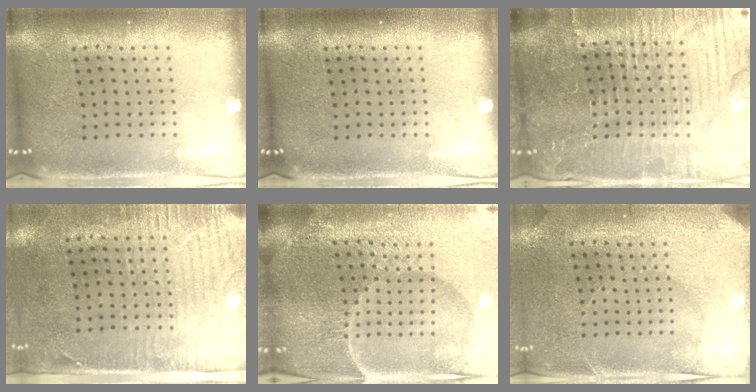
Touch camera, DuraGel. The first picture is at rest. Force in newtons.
{"total": 0.0}
{"total": 5.9, "press": 5.4, "slide": 2.4}
{"total": 3.0, "press": 2.4, "slide": 1.7}
{"total": 6.0, "press": 5.5, "slide": 2.4}
{"total": 2.9, "press": 2.8, "slide": 0.7}